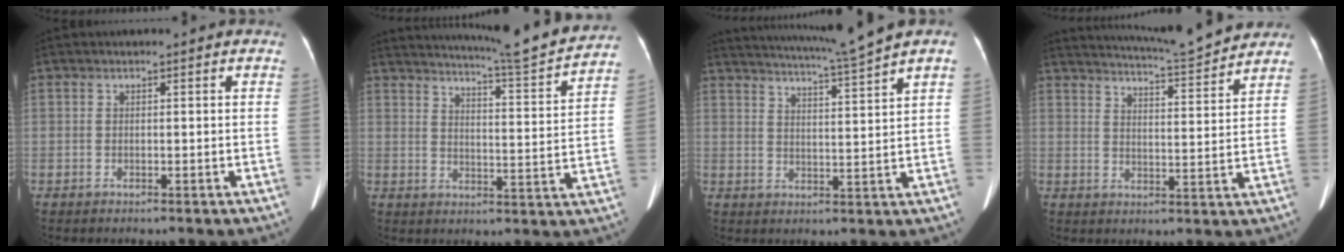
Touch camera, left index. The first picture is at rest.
{"total": 13.2, "force": [12.4, -0.7, 4.4], "torque": [-0.076, -0.029, 0.162]}
{"total": 8.9, "force": [7.6, -2.4, 3.8], "torque": [-0.068, -0.017, 0.120]}
{"total": 10.8, "force": [10.3, -0.6, 3.2], "torque": [-0.058, -0.005, 0.145]}